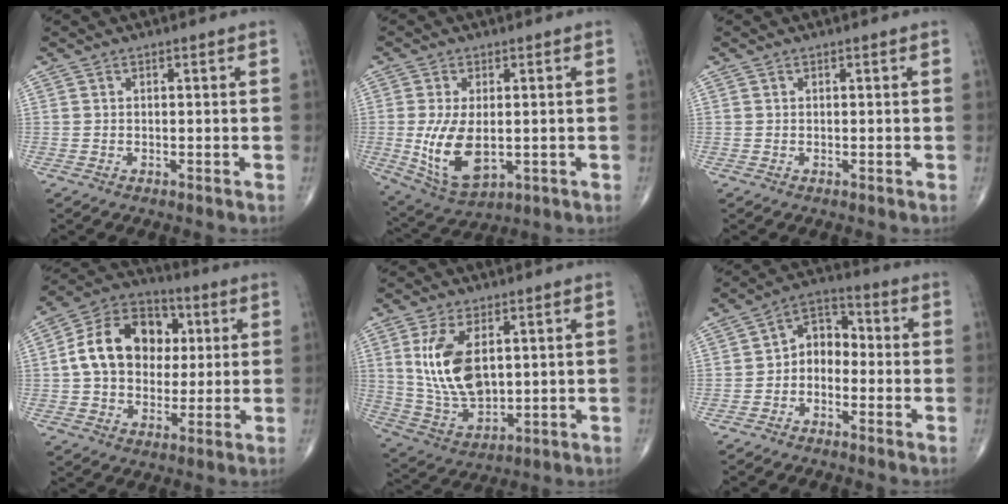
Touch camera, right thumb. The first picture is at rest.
{"total": 11.0, "force": [-1.1, 5.9, 9.2], "torque": [-0.174, -0.017, -0.004]}
{"total": 0.0}
{"total": 16.7, "force": [2.2, 12.4, 10.9], "torque": [-0.150, 0.019, 0.029]}
{"total": 13.1, "force": [3.0, 7.2, 10.5], "torque": [-0.197, -0.017, 0.072]}
{"total": 6.8, "force": [-1.6, 5.0, 4.3], "torque": [-0.043, 0.037, -0.048]}